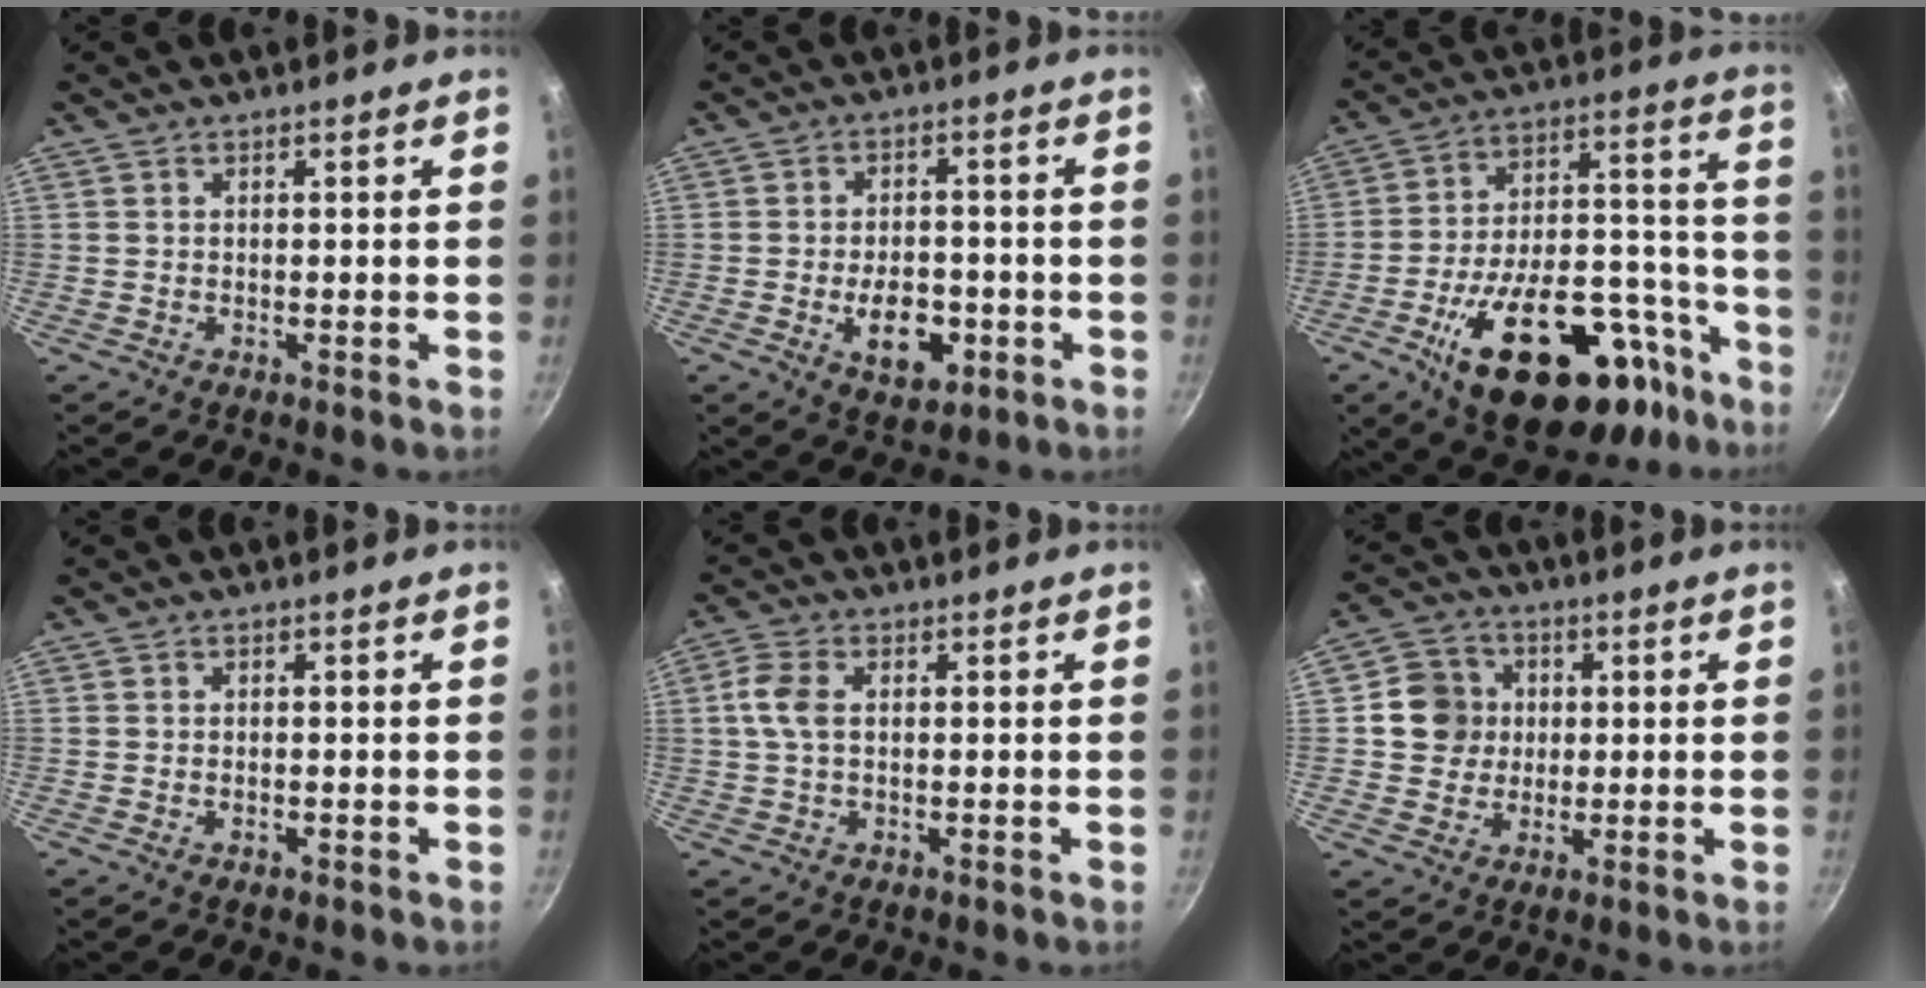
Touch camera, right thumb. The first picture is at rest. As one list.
[{"total": 9.0, "force": [-2.7, 5.6, 6.6], "torque": [-0.076, 0.008, -0.035]}, {"total": 31.3, "force": [-16.4, 15.8, 21.5], "torque": [-0.267, 0.097, -0.233]}, {"total": 0.7, "force": [-0.3, 0.4, 0.5], "torque": [-0.008, 0.002, -0.006]}, {"total": 4.7, "force": [0.6, 2.7, 3.7], "torque": [-0.084, 0.011, 0.007]}, {"total": 8.1, "force": [0.9, 7.6, 2.7], "torque": [-0.008, 0.012, 0.006]}]